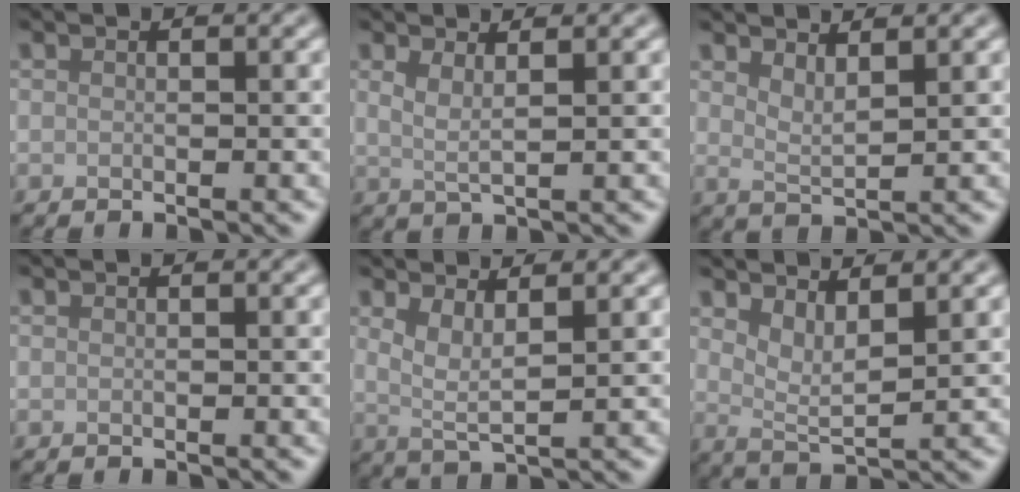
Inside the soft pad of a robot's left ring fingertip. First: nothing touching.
{"total": 2.1, "force": [1.1, 0.7, 1.7], "torque": [-0.025, -0.005, 0.018]}
{"total": 2.1, "force": [1.5, 0.5, 1.4], "torque": [-0.022, -0.006, 0.028]}
{"total": 0.0}
{"total": 3.0, "force": [1.5, 0.8, 2.5], "torque": [-0.045, -0.006, 0.028]}
{"total": 3.0, "force": [1.8, 0.9, 2.3], "torque": [-0.044, -0.011, 0.036]}